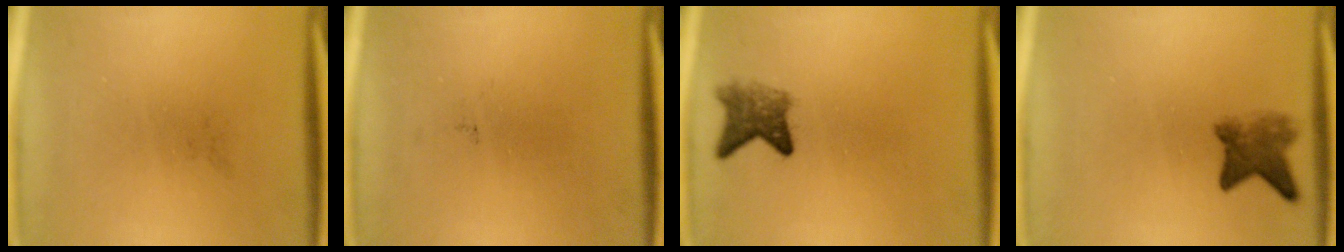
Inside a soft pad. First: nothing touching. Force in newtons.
{"total": 0.0}
{"total": 3.7}
{"total": 4.2}